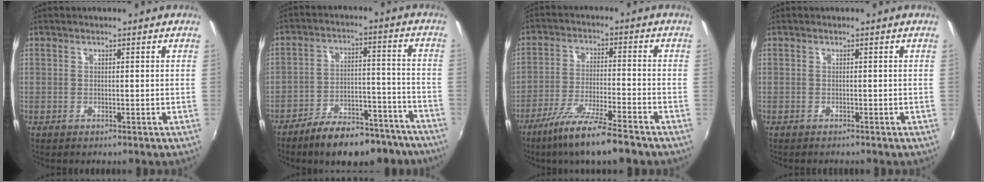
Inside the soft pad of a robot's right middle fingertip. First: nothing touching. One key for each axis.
{"total": 18.1, "fx": -15.1, "fy": 6.6, "fz": 7.5, "tx": -0.122, "ty": 0.028, "tz": -0.192}
{"total": 12.2, "fx": -9.4, "fy": 0.3, "fz": 7.8, "tx": -0.161, "ty": -0.027, "tz": -0.163}
{"total": 0.5, "fx": -0.5, "fy": 0.1, "fz": 0.2, "tx": -0.001, "ty": -0.003, "tz": -0.009}